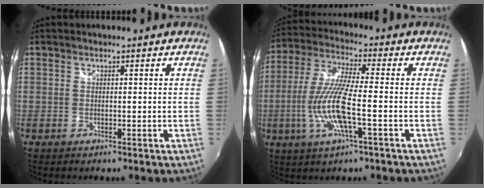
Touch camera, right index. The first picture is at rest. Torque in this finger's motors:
{"motor_torque": [0.42, -0.17, 0.58, 0.21]}